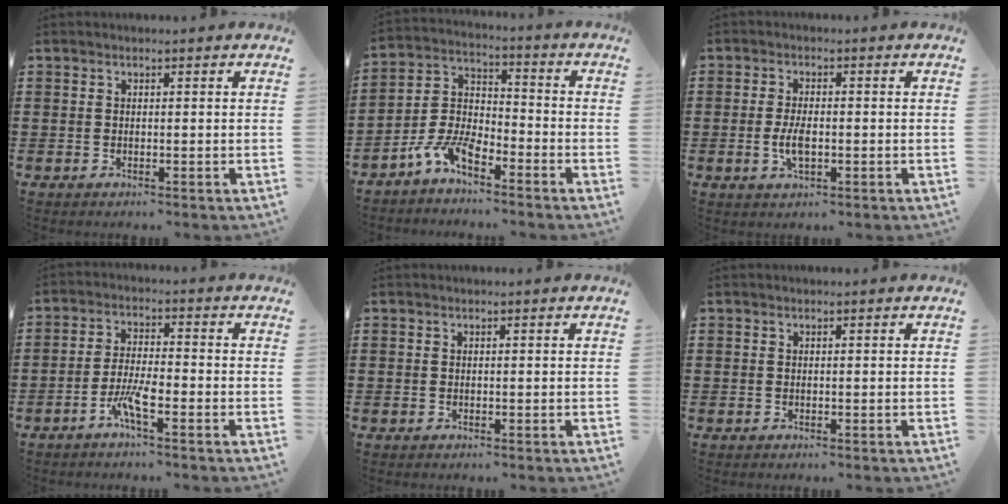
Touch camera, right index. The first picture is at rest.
{"total": 6.6, "force": [-5.0, 2.7, 3.3], "torque": [-0.102, 0.000, -0.108]}
{"total": 3.8, "force": [-0.7, 1.7, 3.4], "torque": [-0.075, -0.002, -0.015]}
{"total": 5.1, "force": [-2.9, 0.9, 4.1], "torque": [-0.103, -0.008, -0.062]}
{"total": 0.0}
{"total": 0.0}